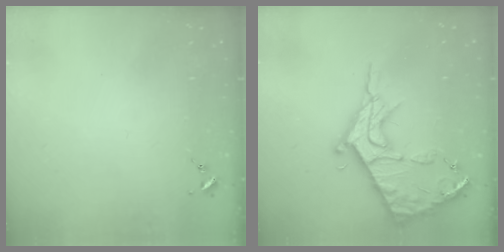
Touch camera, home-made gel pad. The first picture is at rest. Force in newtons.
{"total": 16.8, "press": 16.8, "slide": 1.3}